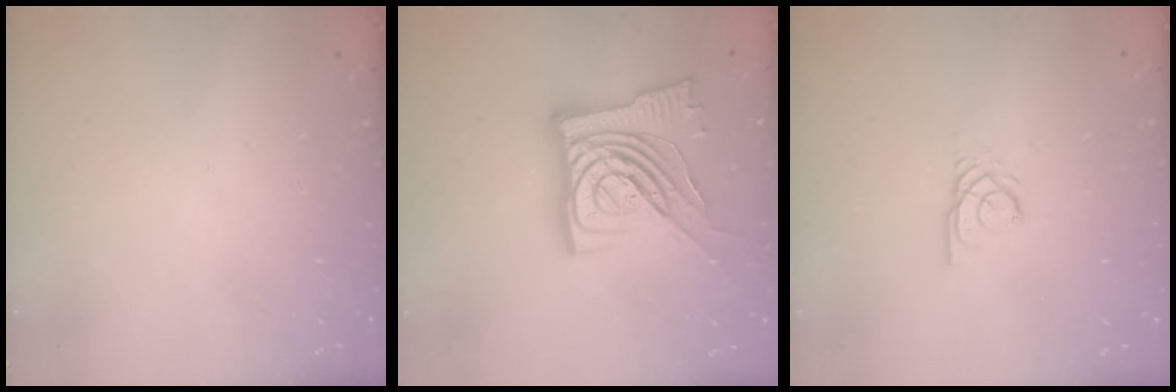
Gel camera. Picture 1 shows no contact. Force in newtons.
{"total": 19.1, "press": 18.9, "slide": 2.7}
{"total": 2.9, "press": 2.9, "slide": 0.2}